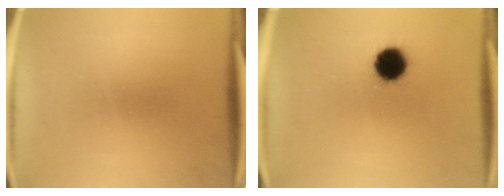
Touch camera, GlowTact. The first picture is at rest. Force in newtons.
{"total": 9.0}